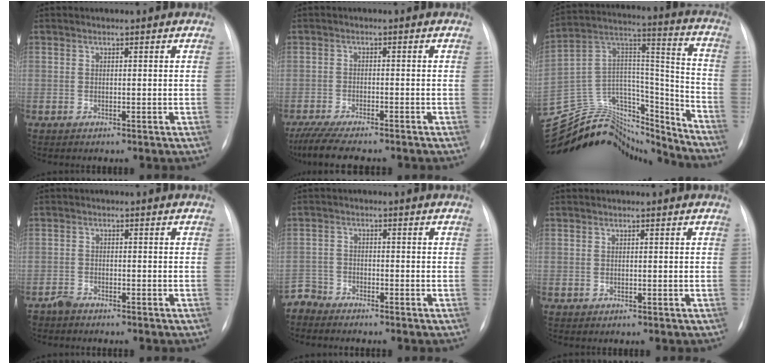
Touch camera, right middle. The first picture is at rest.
{"total": 9.5, "force": [-8.0, 1.2, 4.9], "torque": [-0.080, -0.019, -0.124]}
{"total": 23.9, "force": [-22.3, 7.2, 4.7], "torque": [-0.117, 0.069, -0.351]}
{"total": 1.7, "force": [-1.6, 0.5, 0.3], "torque": [-0.013, -0.001, -0.028]}
{"total": 3.3, "force": [-3.1, 0.6, -1.0], "torque": [0.021, -0.007, -0.062]}
{"total": 0.0}